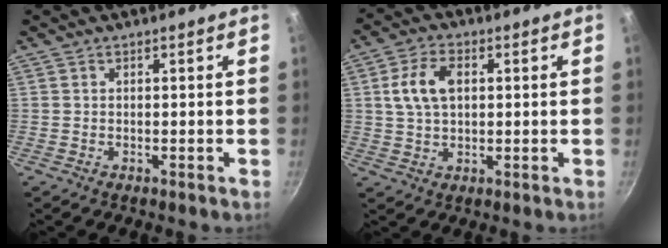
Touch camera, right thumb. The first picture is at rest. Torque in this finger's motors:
{"motor_torque": [-0.16, 0.40, 0.53, -0.29, 0.05]}